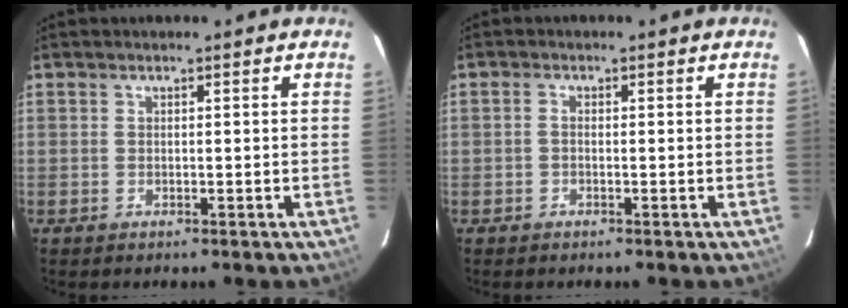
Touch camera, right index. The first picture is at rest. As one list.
[{"total": 0.9, "force": [-0.3, 0.5, 0.7], "torque": [-0.014, 0.004, -0.007]}]